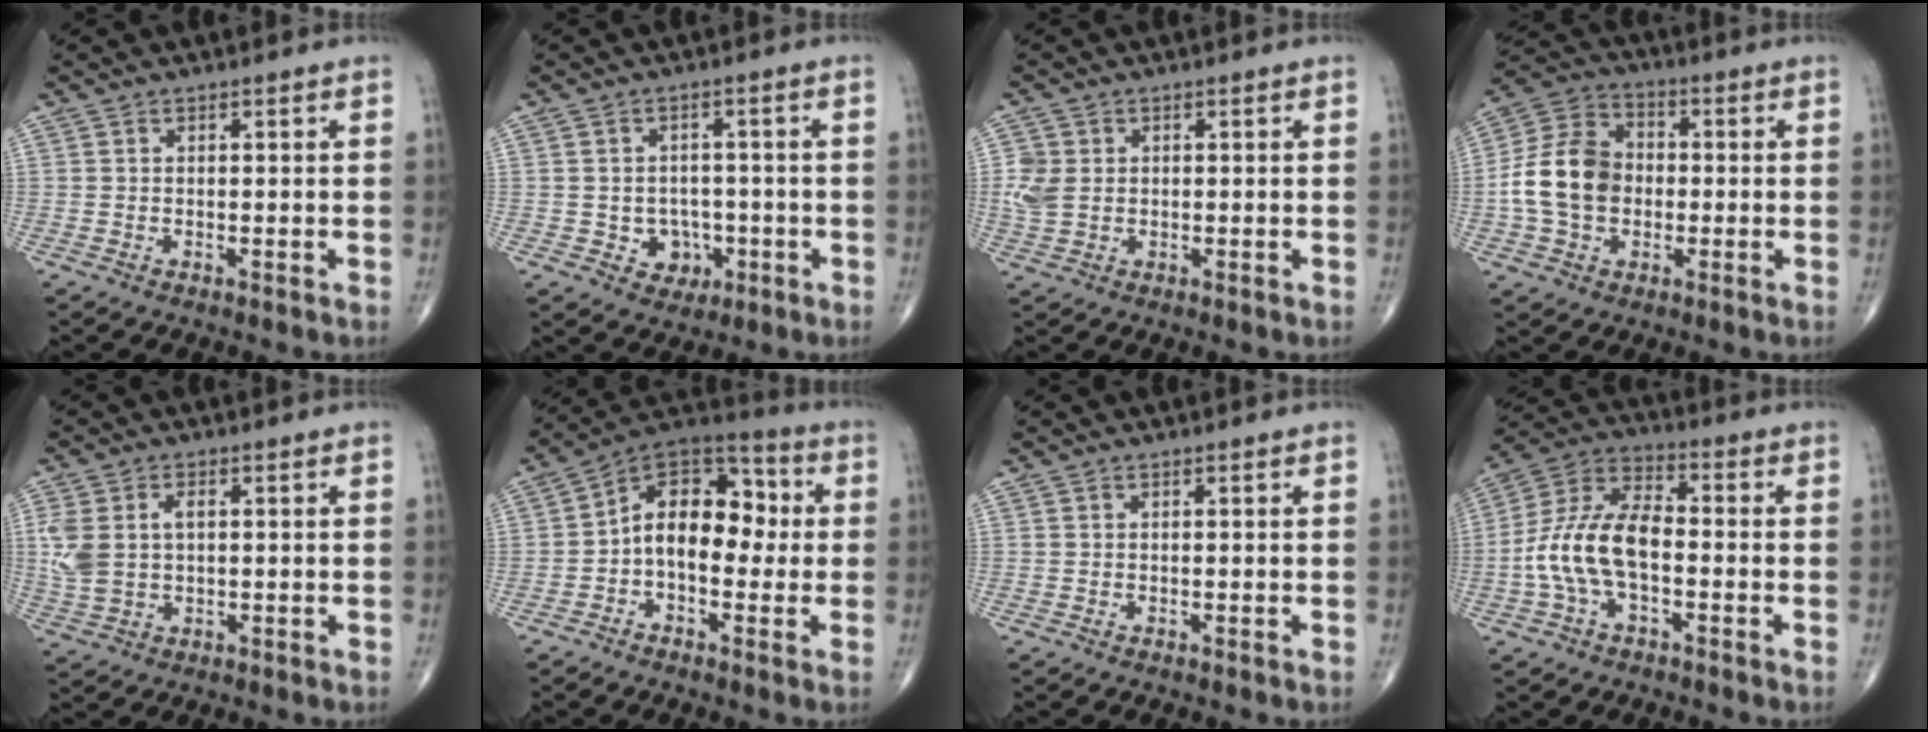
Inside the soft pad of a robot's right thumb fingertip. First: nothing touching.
{"total": 5.5, "force": [-1.5, 4.7, 2.3], "torque": [-0.001, 0.011, -0.014]}
{"total": 4.5, "force": [0.3, 3.6, 2.7], "torque": [-0.060, 0.003, 0.010]}
{"total": 13.1, "force": [-1.1, 10.0, 8.5], "torque": [-0.143, 0.031, -0.029]}
{"total": 8.0, "force": [1.1, 5.1, 6.1], "torque": [-0.146, 0.012, 0.030]}
{"total": 14.0, "force": [-0.3, 8.9, 10.8], "torque": [-0.127, 0.046, -0.021]}
{"total": 0.0}
{"total": 13.3, "force": [-2.4, 7.1, 11.0], "torque": [-0.223, 0.041, -0.051]}